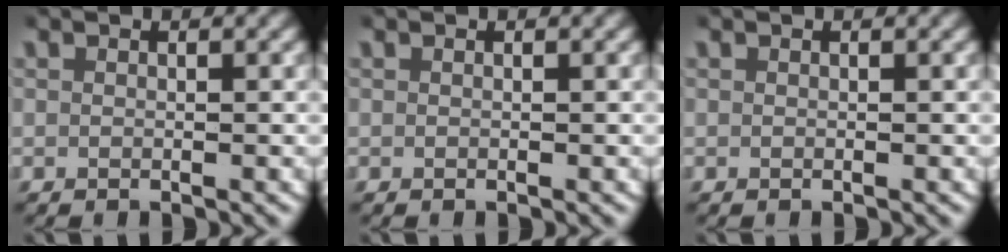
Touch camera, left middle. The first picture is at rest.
{"total": 0.0}
{"total": 0.0}